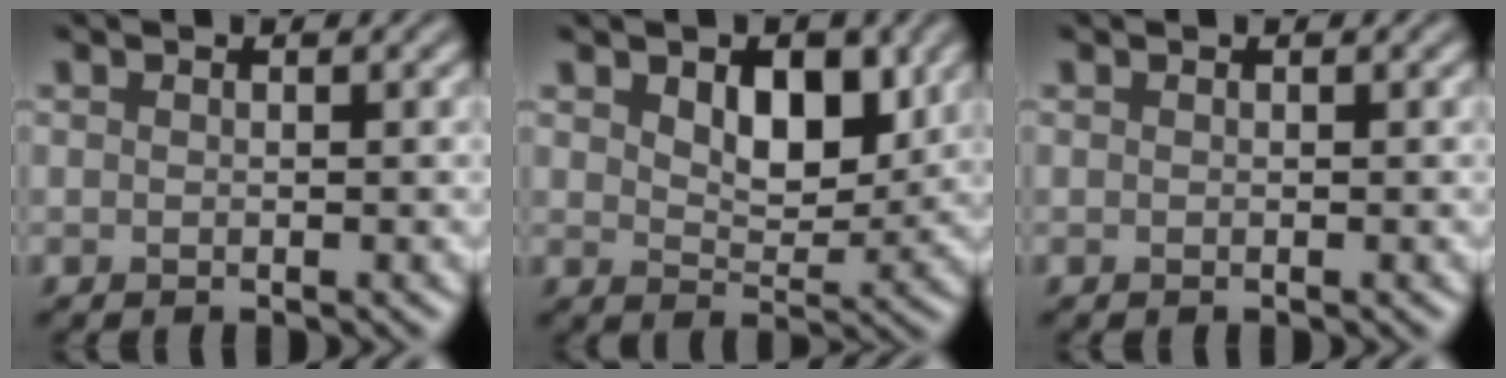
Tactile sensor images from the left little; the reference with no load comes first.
{"total": 4.6, "force": [1.4, 2.8, 3.4], "torque": [-0.062, -0.012, 0.018]}
{"total": 0.0}